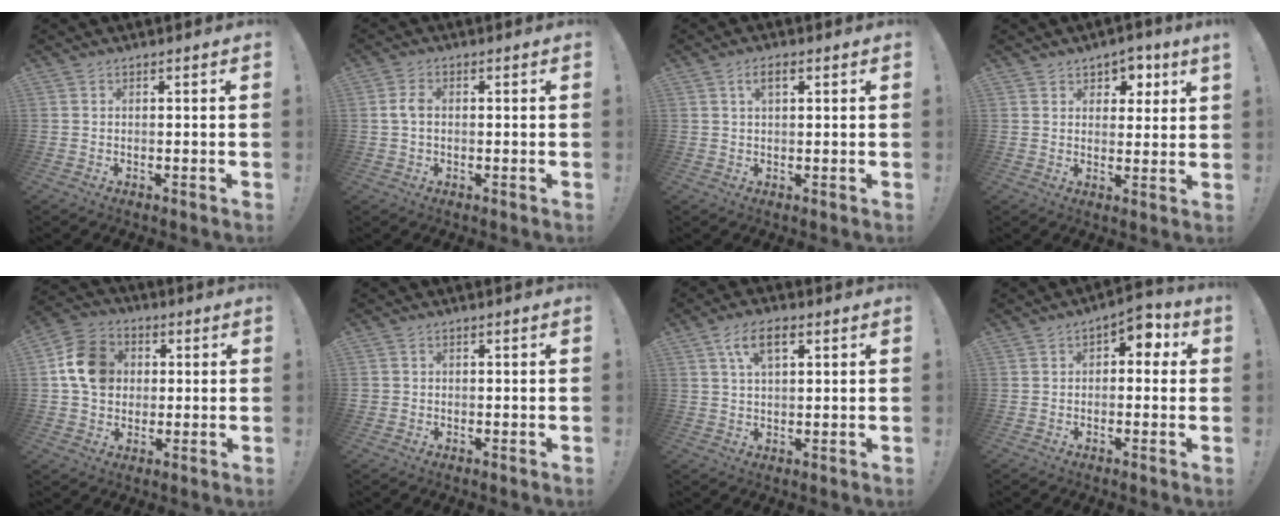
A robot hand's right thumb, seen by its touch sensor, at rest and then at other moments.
{"total": 3.5, "force": [-0.2, 2.3, 2.5], "torque": [-0.057, 0.009, -0.003]}
{"total": 3.5, "force": [1.3, 1.6, 2.8], "torque": [-0.044, 0.000, 0.019]}
{"total": 4.9, "force": [3.5, 3.1, 1.7], "torque": [-0.005, -0.028, 0.058]}
{"total": 13.2, "force": [2.2, 11.2, 6.8], "torque": [-0.097, 0.009, 0.048]}
{"total": 1.1, "force": [-0.2, 1.1, 0.2], "torque": [-0.006, 0.005, -0.002]}
{"total": 7.5, "force": [3.1, 3.6, 5.8], "torque": [-0.093, 0.001, 0.053]}
{"total": 4.9, "force": [1.1, 3.1, 3.6], "torque": [-0.038, -0.006, 0.015]}